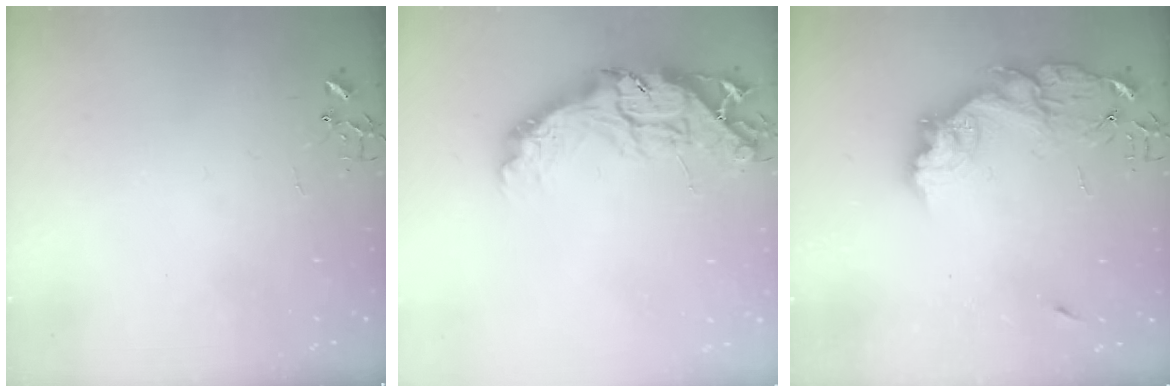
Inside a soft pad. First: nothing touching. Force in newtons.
{"total": 18.3, "press": 18.3, "slide": 1.4}
{"total": 15.3, "press": 15.2, "slide": 1.1}